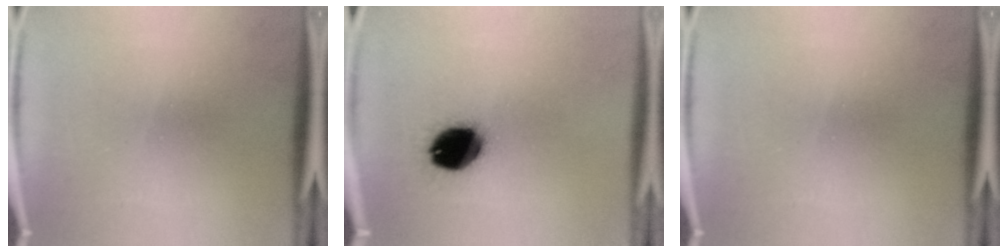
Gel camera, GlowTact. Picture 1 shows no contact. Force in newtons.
{"total": 14.3}
{"total": 0.0}